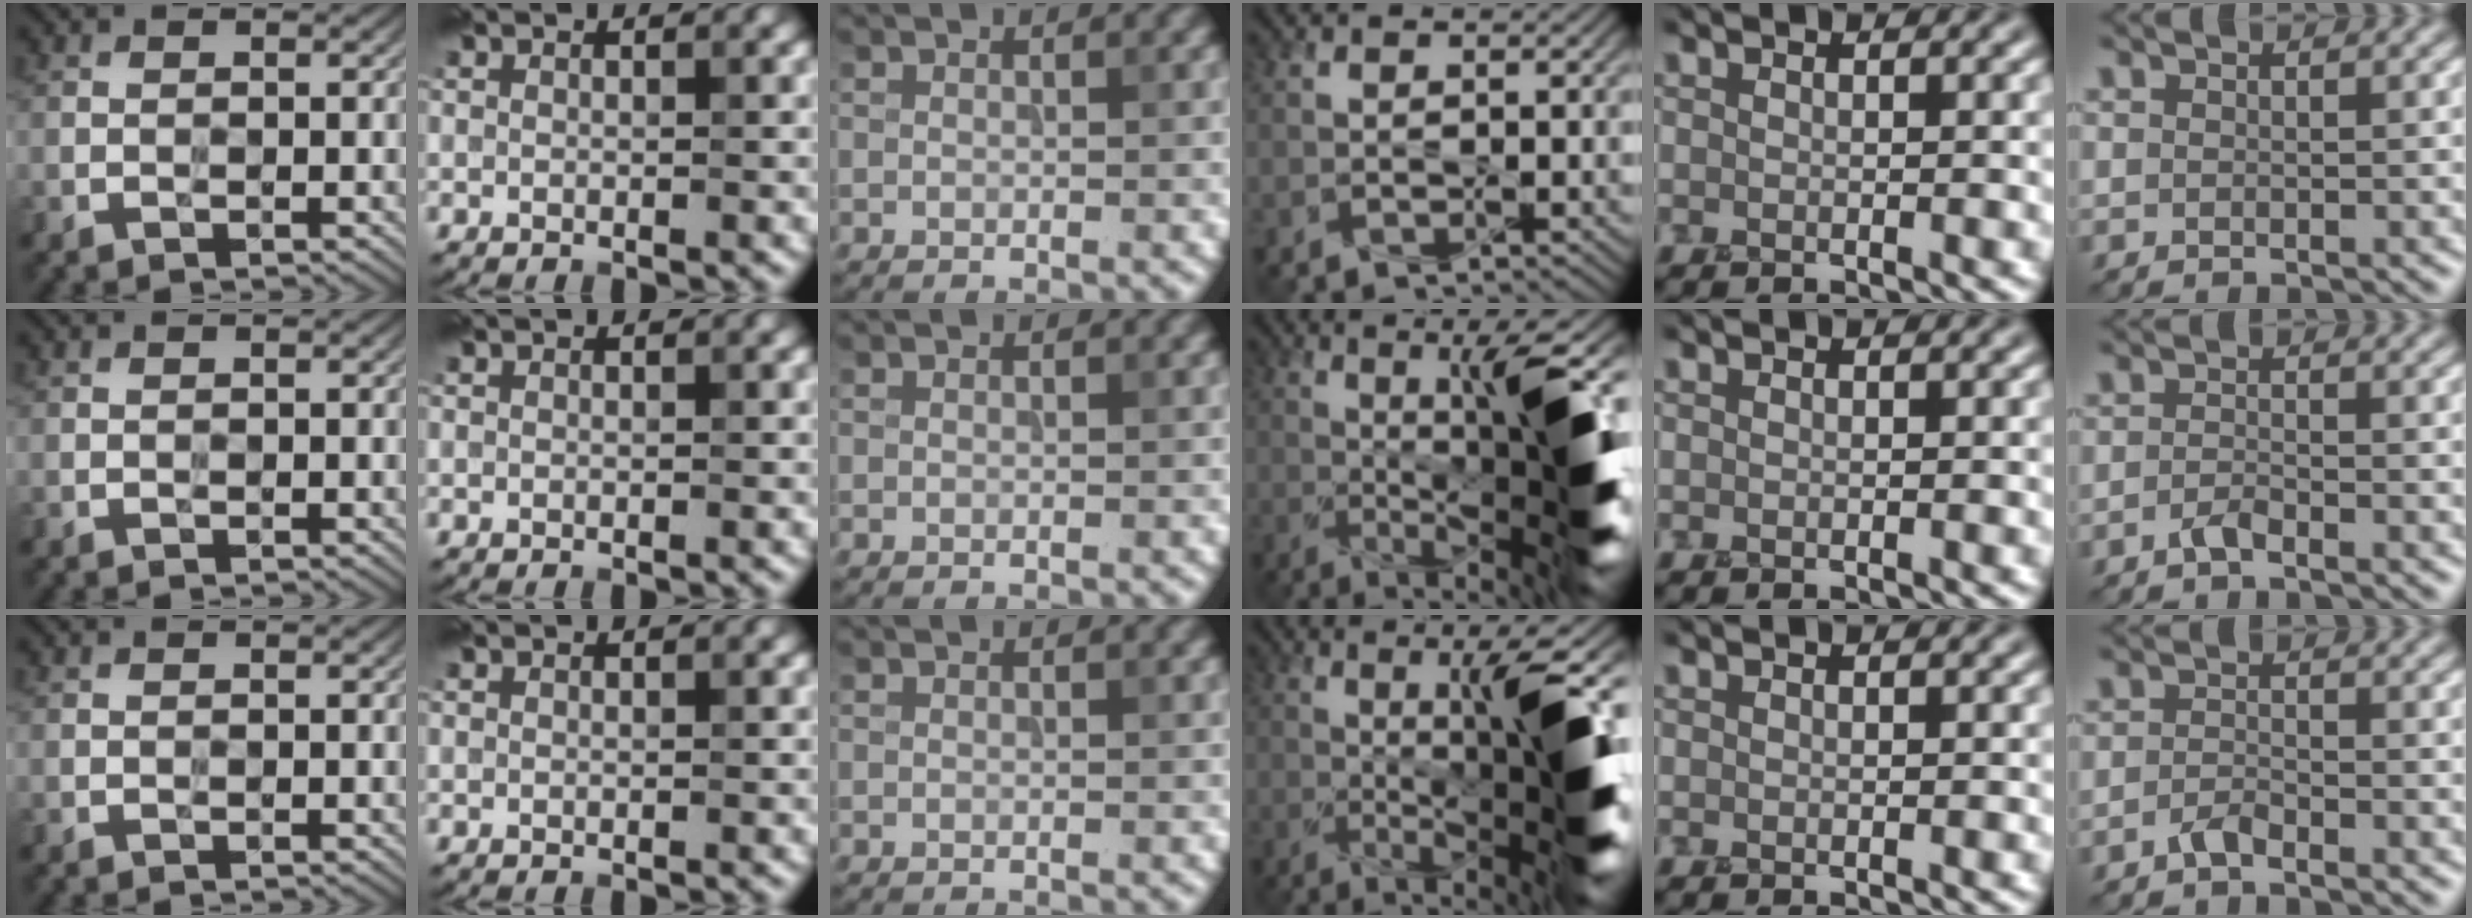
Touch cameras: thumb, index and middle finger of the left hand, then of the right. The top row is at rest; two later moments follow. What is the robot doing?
{"motion": "squeeze", "object": "paper clamp"}